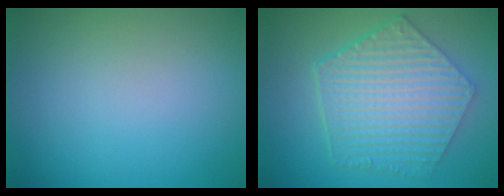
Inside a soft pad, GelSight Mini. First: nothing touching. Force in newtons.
{"total": 6.9, "press": 5.0, "slide": 4.8}